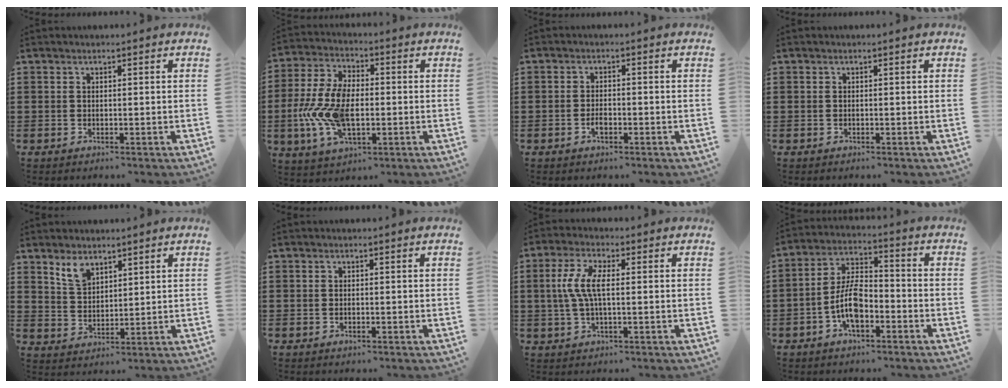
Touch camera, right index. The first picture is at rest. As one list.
[{"total": 10.7, "force": [-1.7, 5.7, 8.9], "torque": [-0.217, -0.008, -0.036]}, {"total": 2.0, "force": [-0.8, 0.7, 1.7], "torque": [-0.034, -0.002, -0.014]}, {"total": 0.0}, {"total": 4.2, "force": [3.1, 2.1, 1.8], "torque": [-0.046, 0.003, 0.058]}, {"total": 0.5, "force": [-0.2, 0.1, 0.5], "torque": [-0.012, -0.007, -0.001]}, {"total": 6.2, "force": [0.1, 2.3, 5.7], "torque": [-0.134, -0.002, -0.008]}, {"total": 7.7, "force": [-2.9, 3.4, 6.3], "torque": [-0.146, -0.001, -0.061]}]